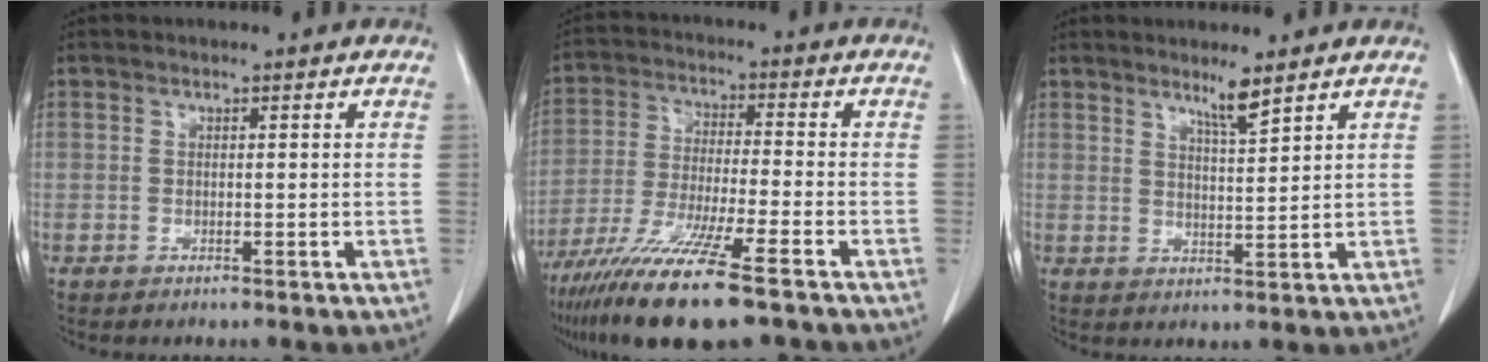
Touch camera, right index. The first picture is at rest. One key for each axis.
{"total": 14.8, "fx": -10.2, "fy": 0.5, "fz": 10.7, "tx": -0.216, "ty": -0.047, "tz": -0.182}
{"total": 3.7, "fx": 3.0, "fy": -0.4, "fz": 2.2, "tx": -0.042, "ty": -0.011, "tz": 0.055}